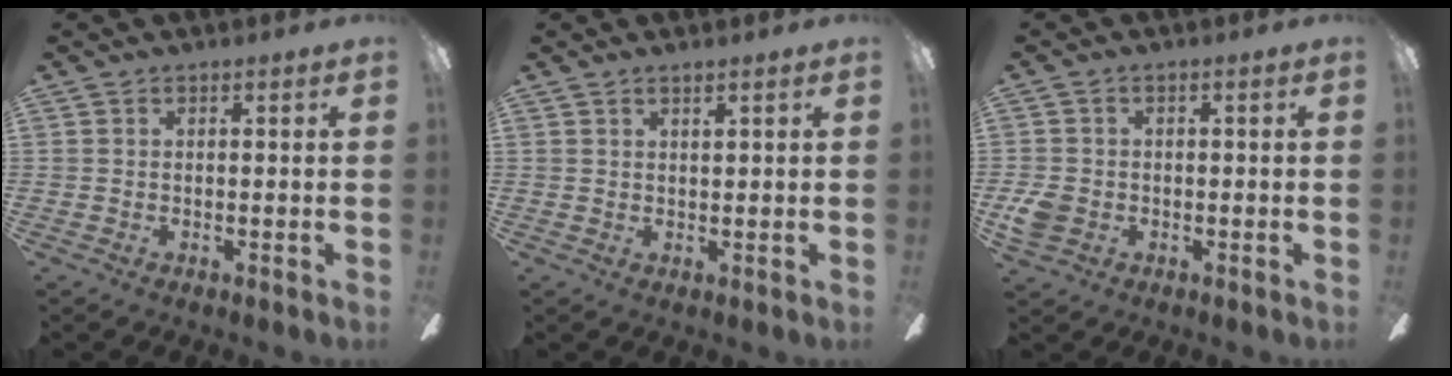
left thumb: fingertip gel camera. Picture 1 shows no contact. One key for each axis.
{"total": 1.2, "fx": 1.1, "fy": 0.1, "fz": 0.6, "tx": -0.013, "ty": -0.001, "tz": 0.020}
{"total": 4.4, "fx": -1.3, "fy": 3.4, "fz": 2.4, "tx": -0.041, "ty": 0.004, "tz": -0.025}